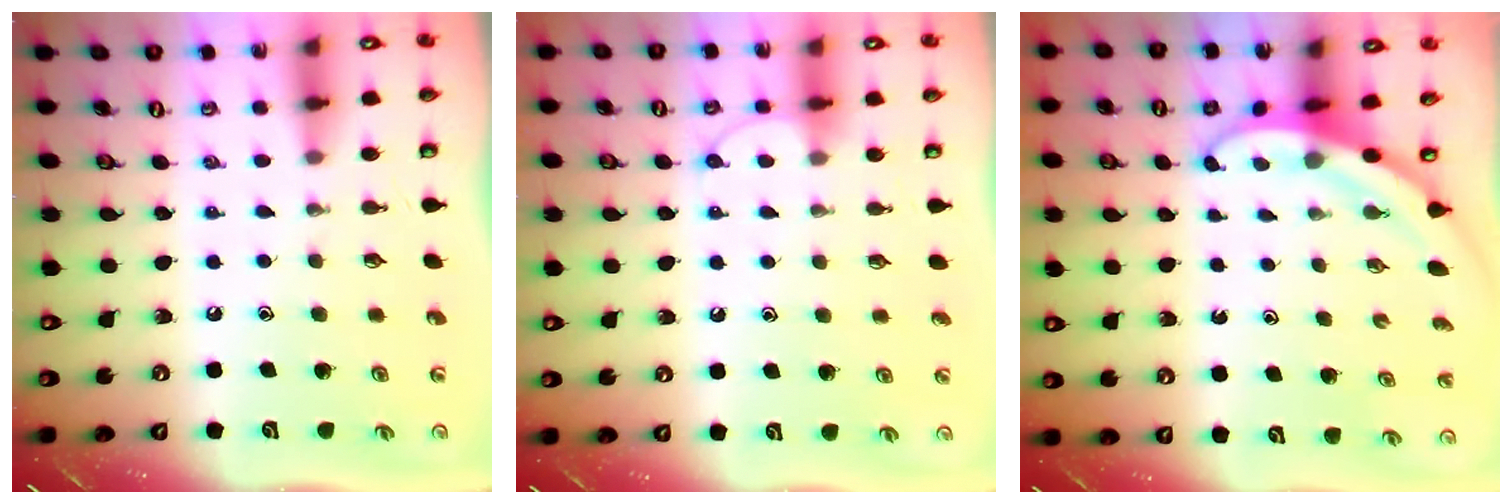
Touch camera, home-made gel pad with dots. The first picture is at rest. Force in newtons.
{"total": 5.8, "press": 5.8, "slide": 0.6}
{"total": 3.0, "press": 3.0, "slide": 0.1}